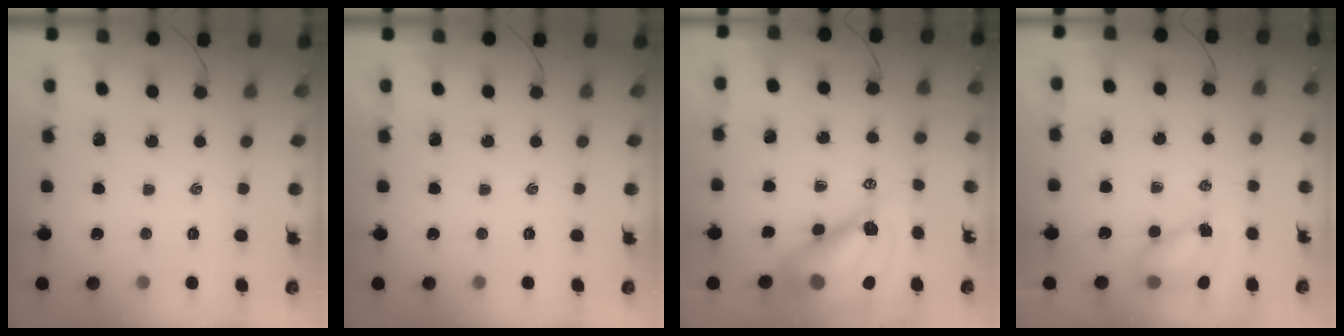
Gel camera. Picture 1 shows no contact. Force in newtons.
{"total": 0.0}
{"total": 16.0, "press": 15.4, "slide": 4.4}
{"total": 6.4, "press": 6.3, "slide": 0.8}